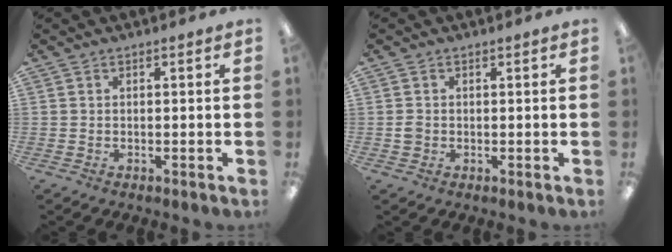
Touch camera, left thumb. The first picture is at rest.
{"total": 1.3, "force": [0.0, 1.2, 0.5], "torque": [-0.010, 0.004, -0.001]}